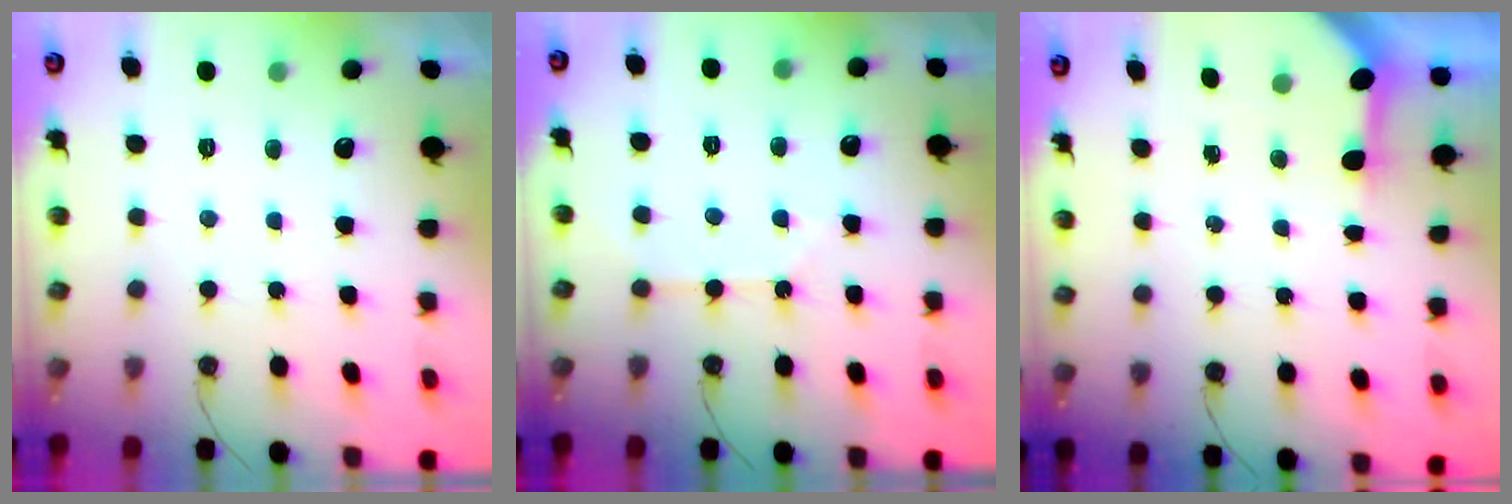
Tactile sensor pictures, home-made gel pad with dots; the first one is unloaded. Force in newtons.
{"total": 2.5, "press": 2.5, "slide": 0.4}
{"total": 3.2, "press": 3.2, "slide": 0.2}